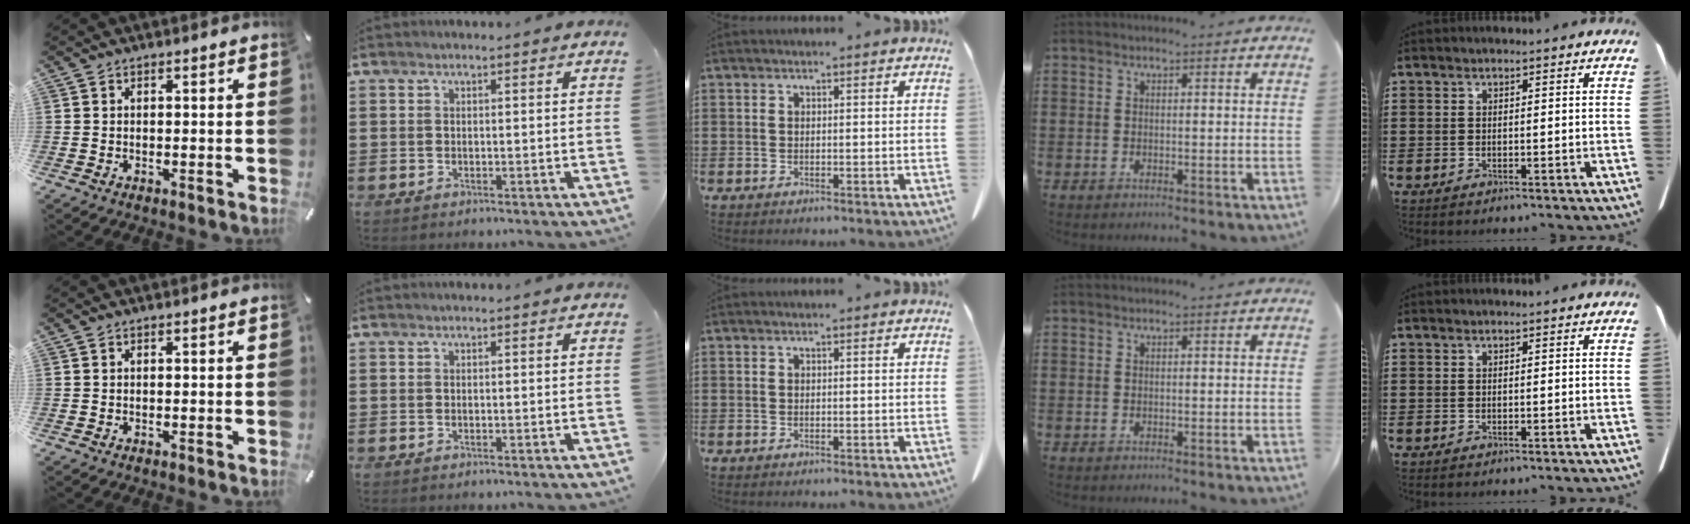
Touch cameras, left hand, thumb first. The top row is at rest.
{}